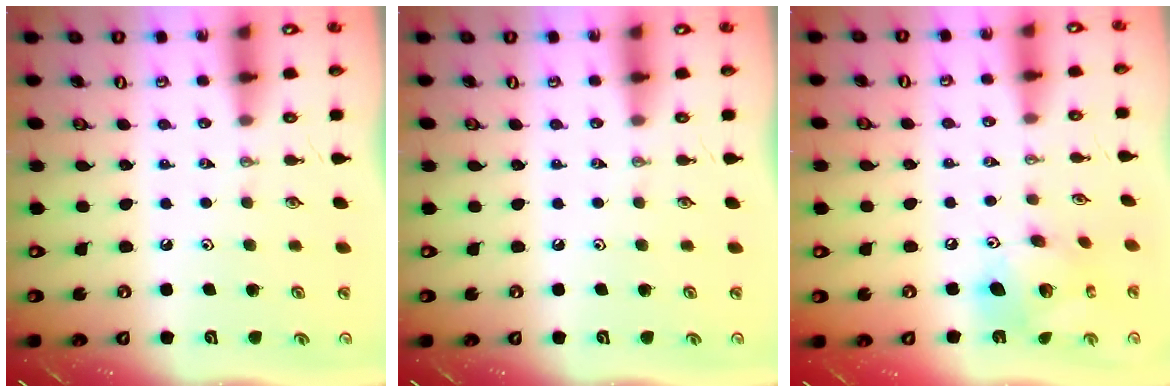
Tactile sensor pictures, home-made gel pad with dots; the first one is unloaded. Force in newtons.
{"total": 0.0}
{"total": 14.6, "press": 14.5, "slide": 1.2}